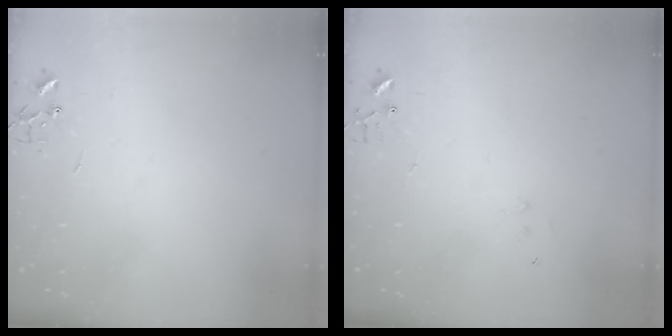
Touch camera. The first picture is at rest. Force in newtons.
{"total": 6.8, "press": 6.8, "slide": 0.5}